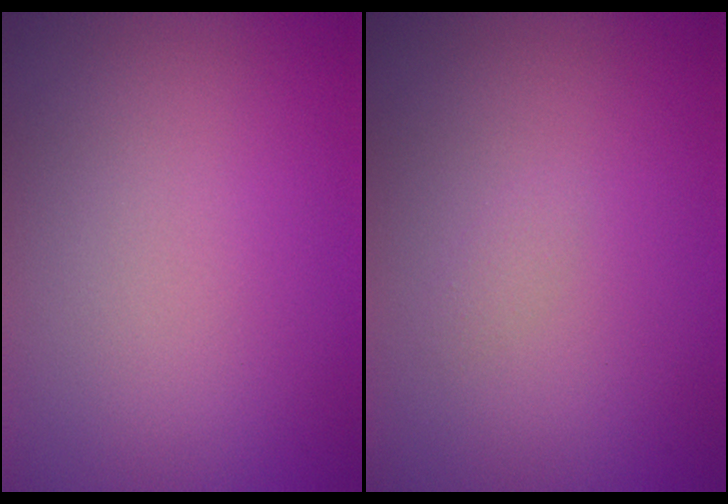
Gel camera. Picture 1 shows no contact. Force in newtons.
{"total": 0.6, "press": 0.6, "slide": 0.0}